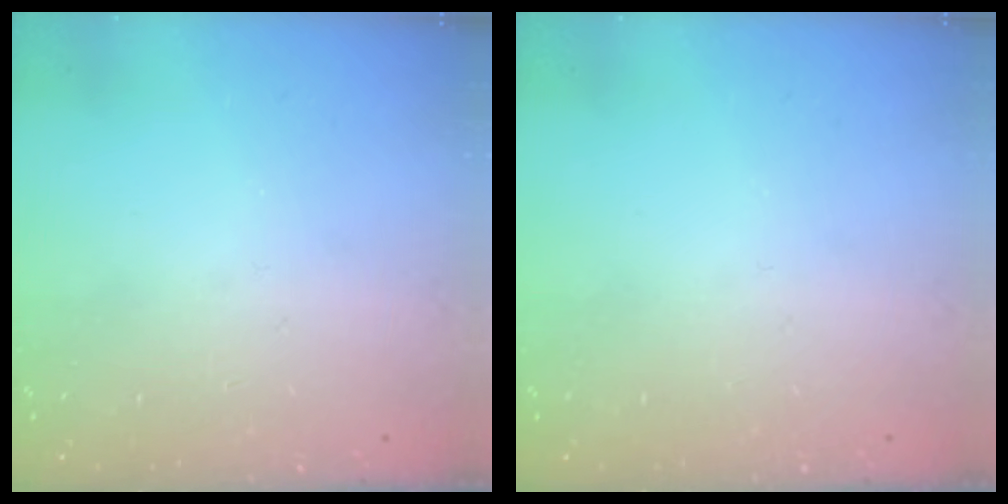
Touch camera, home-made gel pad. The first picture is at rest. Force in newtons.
{"total": 0.0}